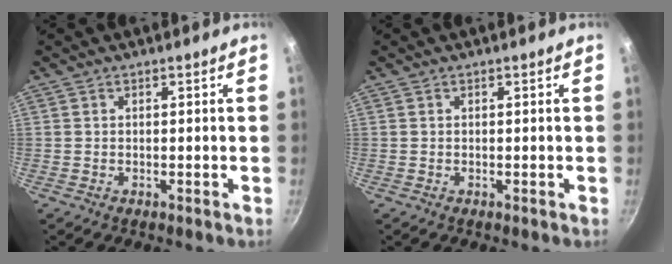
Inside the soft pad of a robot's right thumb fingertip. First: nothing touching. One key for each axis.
{"total": 0.0}